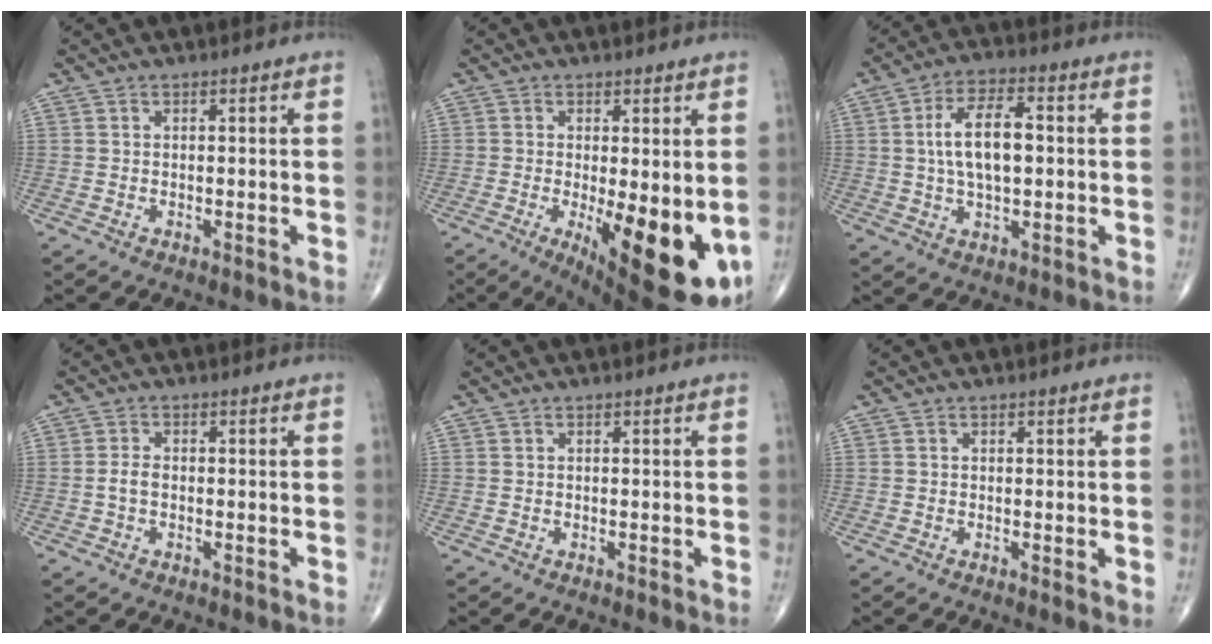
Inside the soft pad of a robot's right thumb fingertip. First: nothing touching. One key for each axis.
{"total": 16.1, "fx": -3.4, "fy": 5.6, "fz": 14.7, "tx": -0.178, "ty": -0.026, "tz": -0.026}
{"total": 10.6, "fx": 0.8, "fy": 4.9, "fz": 9.3, "tx": -0.167, "ty": 0.011, "tz": 0.011}
{"total": 2.0, "fx": -0.4, "fy": 1.2, "fz": 1.5, "tx": -0.033, "ty": 0.006, "tz": -0.011}
{"total": 0.0}
{"total": 1.0, "fx": 0.1, "fy": 0.2, "fz": 0.9, "tx": -0.016, "ty": -0.006, "tz": -0.002}